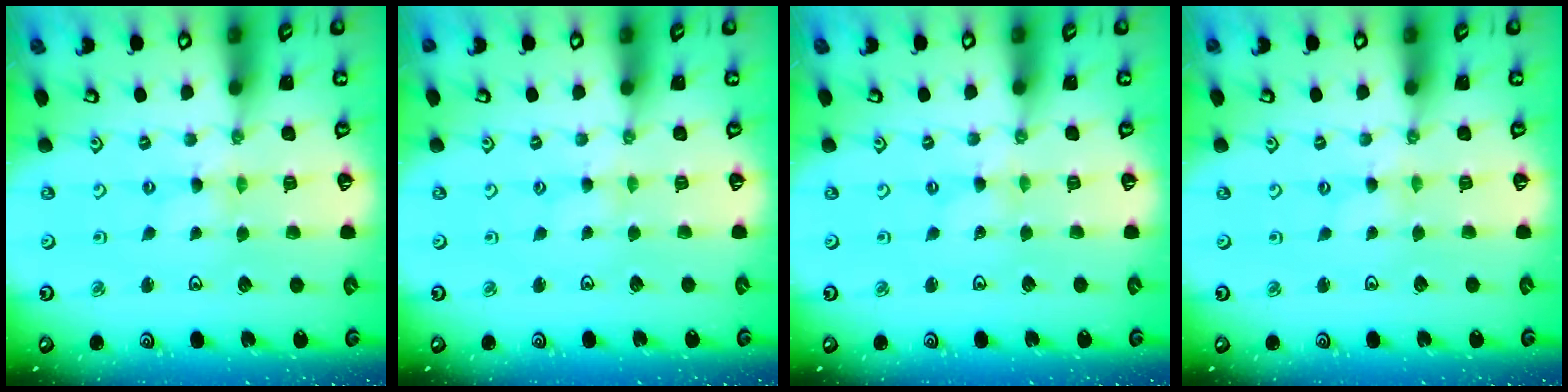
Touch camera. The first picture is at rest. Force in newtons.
{"total": 1.8, "press": 1.8, "slide": 0.2}
{"total": 0.0}
{"total": 0.9, "press": 0.9, "slide": 0.1}